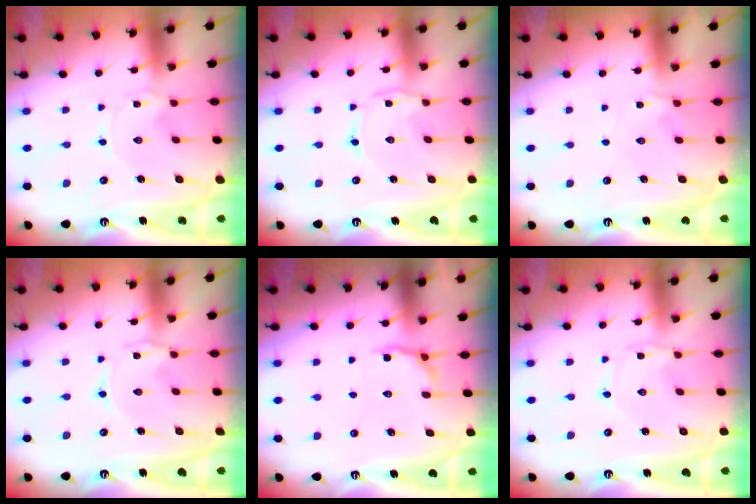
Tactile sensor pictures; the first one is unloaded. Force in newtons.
{"total": 1.3, "press": 1.3, "slide": 0.2}
{"total": 3.1, "press": 3.1, "slide": 0.6}
{"total": 0.0}
{"total": 5.6, "press": 5.2, "slide": 2.0}
{"total": 1.3, "press": 1.3, "slide": 0.2}